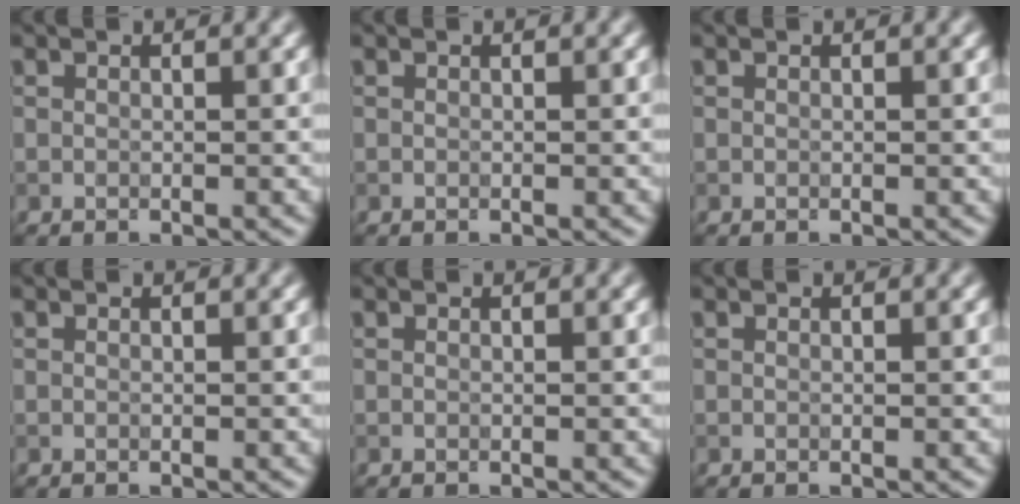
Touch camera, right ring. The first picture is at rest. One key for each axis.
{"total": 0.0}
{"total": 0.0}
{"total": 0.0}
{"total": 0.0}
{"total": 0.0}